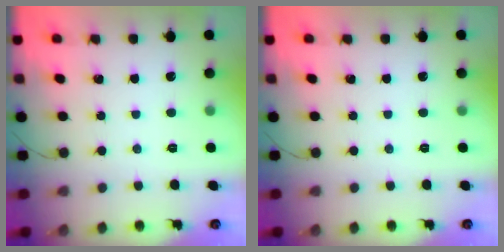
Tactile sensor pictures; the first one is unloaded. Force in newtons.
{"total": 0.0}